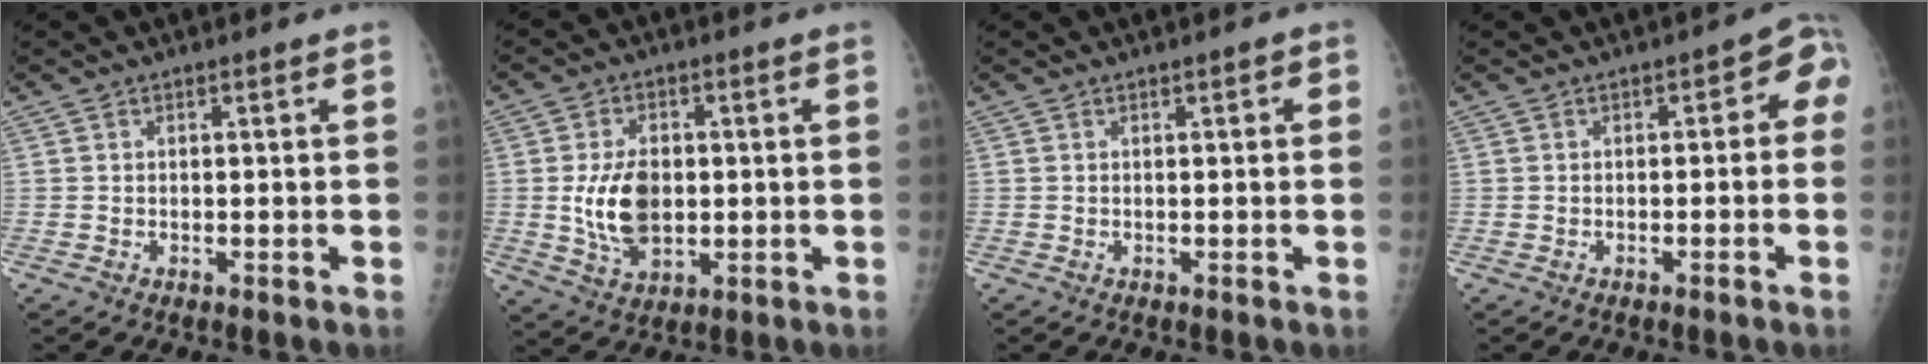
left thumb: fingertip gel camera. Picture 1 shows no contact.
{"total": 9.8, "force": [-0.3, 6.4, 7.5], "torque": [-0.119, -0.005, 0.002]}
{"total": 1.1, "force": [0.2, 0.6, 0.9], "torque": [-0.005, 0.004, -0.002]}
{"total": 4.3, "force": [-1.4, 2.7, 3.0], "torque": [-0.011, 0.033, -0.026]}